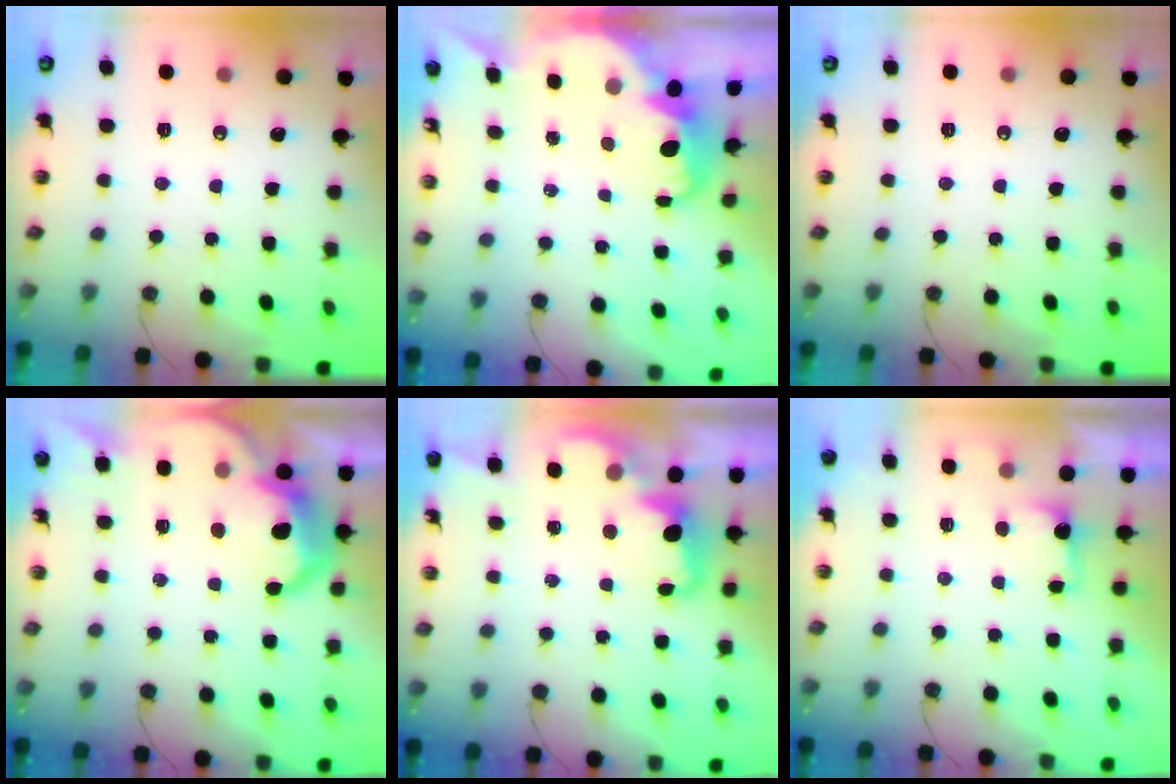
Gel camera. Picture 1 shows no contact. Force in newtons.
{"total": 3.8, "press": 3.7, "slide": 0.4}
{"total": 0.0}
{"total": 8.1, "press": 8.1, "slide": 0.5}
{"total": 2.7, "press": 2.7, "slide": 0.7}
{"total": 1.3, "press": 0.9, "slide": 0.8}